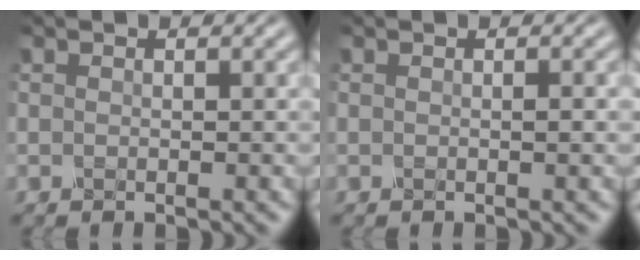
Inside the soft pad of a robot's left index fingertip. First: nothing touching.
{"total": 0.8, "force": [-0.1, 0.1, 0.8], "torque": [-0.012, 0.001, -0.003]}